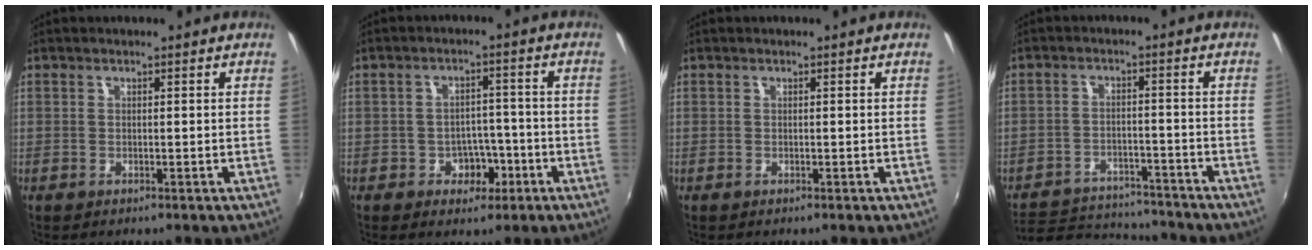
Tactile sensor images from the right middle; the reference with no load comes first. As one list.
[{"total": 4.8, "force": [-2.4, 3.7, 2.1], "torque": [-0.039, 0.013, -0.024]}, {"total": 0.0}, {"total": 11.9, "force": [-10.6, 4.4, 2.8], "torque": [-0.077, 0.019, -0.148]}]